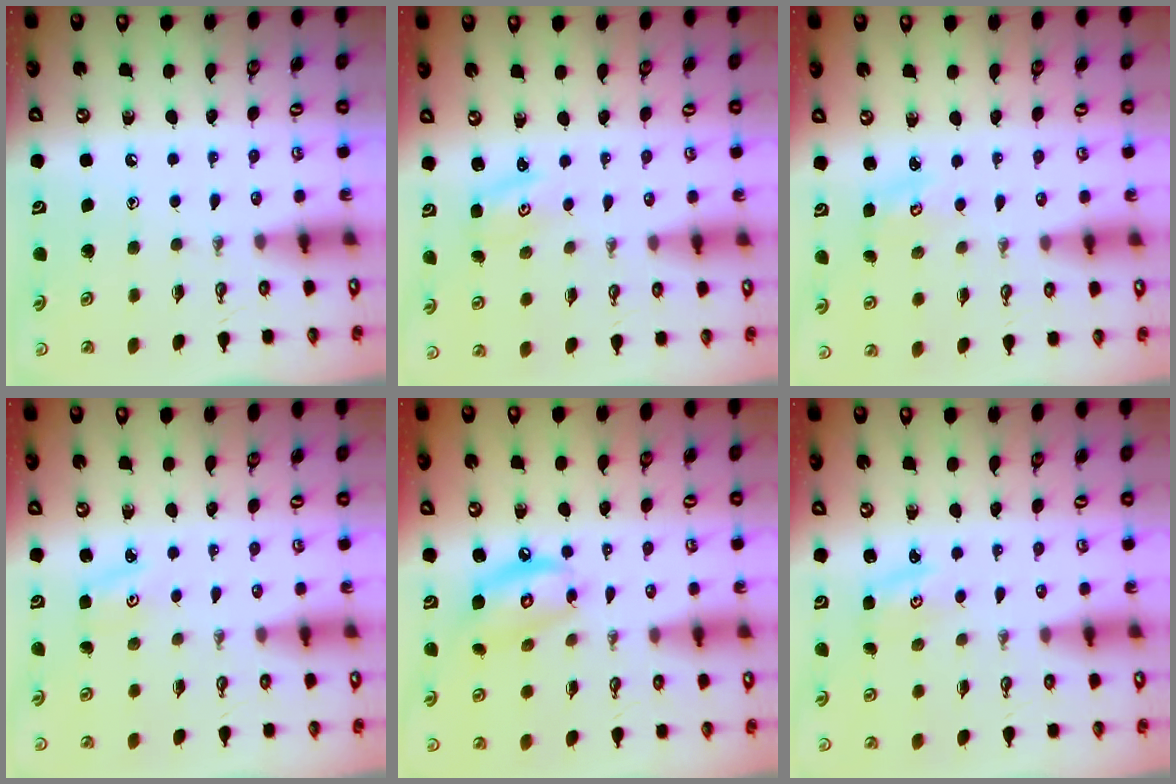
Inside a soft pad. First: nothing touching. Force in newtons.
{"total": 1.6, "press": 1.6, "slide": 0.3}
{"total": 2.1, "press": 2.1, "slide": 0.2}
{"total": 2.6, "press": 2.6, "slide": 0.4}
{"total": 9.9, "press": 9.8, "slide": 0.8}
{"total": 2.3, "press": 2.3, "slide": 0.3}